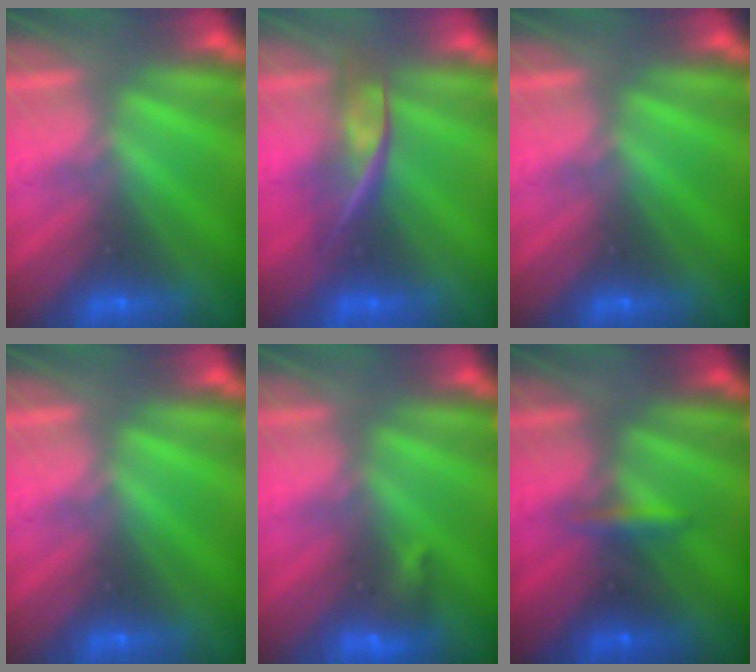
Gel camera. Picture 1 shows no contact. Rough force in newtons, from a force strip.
{"total": 2.4}
{"total": 0.0}
{"total": 0.0}
{"total": 2.8}
{"total": 3.3}